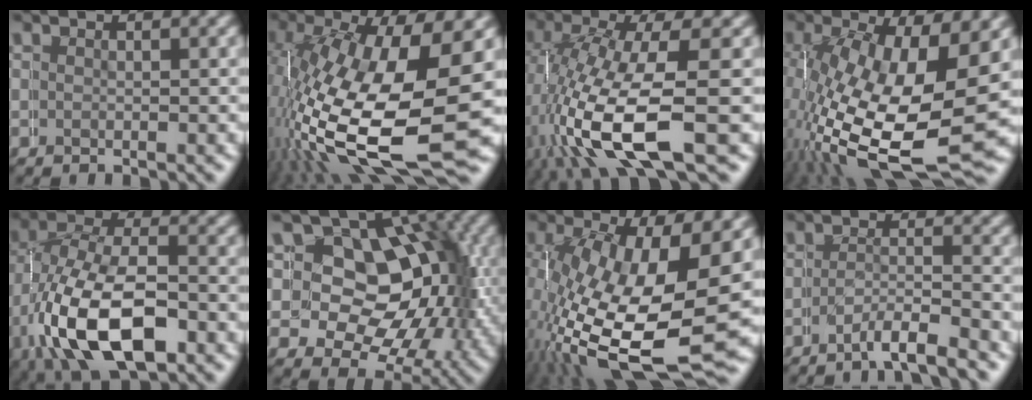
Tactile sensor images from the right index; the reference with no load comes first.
{"total": 14.3, "force": [-2.9, 7.0, 12.1], "torque": [-0.240, -0.055, -0.008]}
{"total": 8.7, "force": [-1.3, 4.1, 7.6], "torque": [-0.168, -0.032, 0.003]}
{"total": 12.2, "force": [-1.5, 6.3, 10.3], "torque": [-0.225, -0.067, 0.020]}
{"total": 9.9, "force": [-2.7, 6.4, 7.1], "torque": [-0.162, -0.047, -0.017]}
{"total": 15.2, "force": [1.0, 13.1, 7.5], "torque": [-0.151, -0.057, 0.023]}
{"total": 11.9, "force": [-2.3, 5.9, 10.0], "torque": [-0.214, -0.059, 0.002]}
{"total": 2.7, "force": [-2.6, -0.2, -0.2], "torque": [0.002, -0.007, -0.045]}